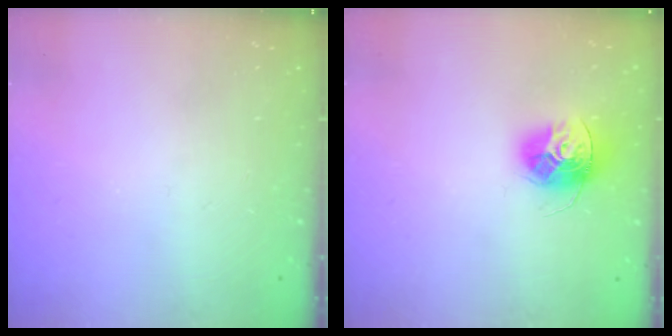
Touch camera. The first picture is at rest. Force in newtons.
{"total": 13.1, "press": 13.1, "slide": 0.7}